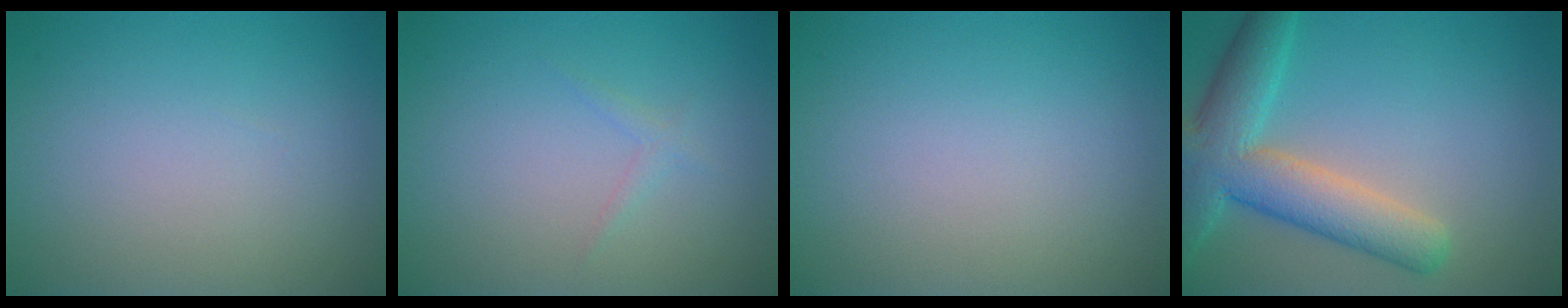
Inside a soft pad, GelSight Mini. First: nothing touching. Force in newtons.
{"total": 0.7, "press": 0.7, "slide": 0.0}
{"total": 0.0}
{"total": 7.4, "press": 7.3, "slide": 0.5}